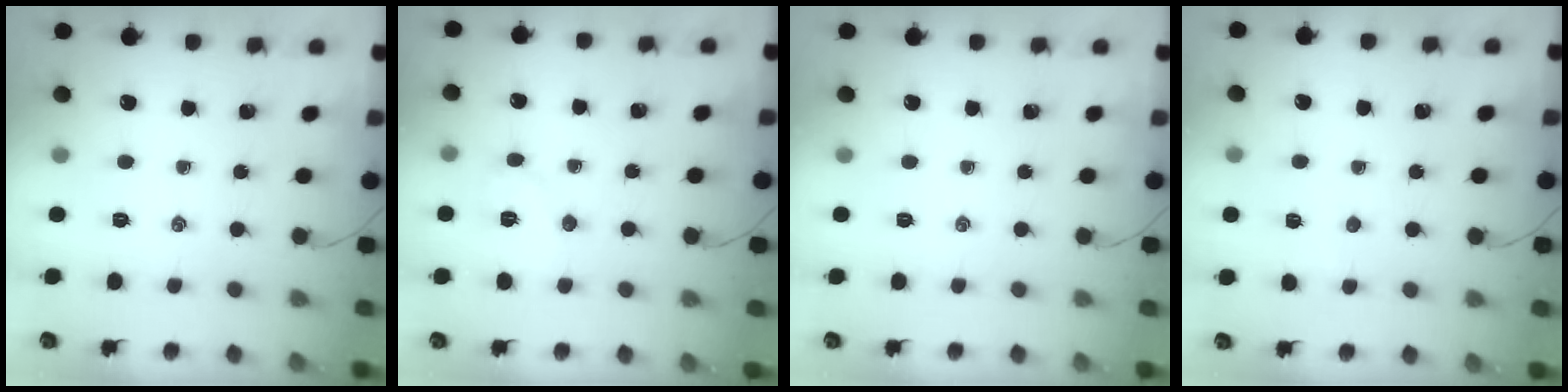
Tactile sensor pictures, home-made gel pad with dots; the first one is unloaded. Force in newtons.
{"total": 6.5, "press": 6.4, "slide": 0.8}
{"total": 0.0}
{"total": 2.7, "press": 2.6, "slide": 0.8}